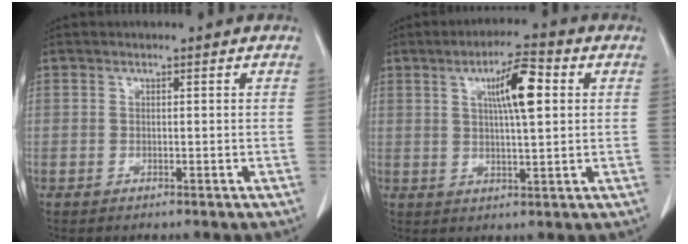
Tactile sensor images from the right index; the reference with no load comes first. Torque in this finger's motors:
{"motor_torque": [0.37, 0.28, 0.27, 0.06]}